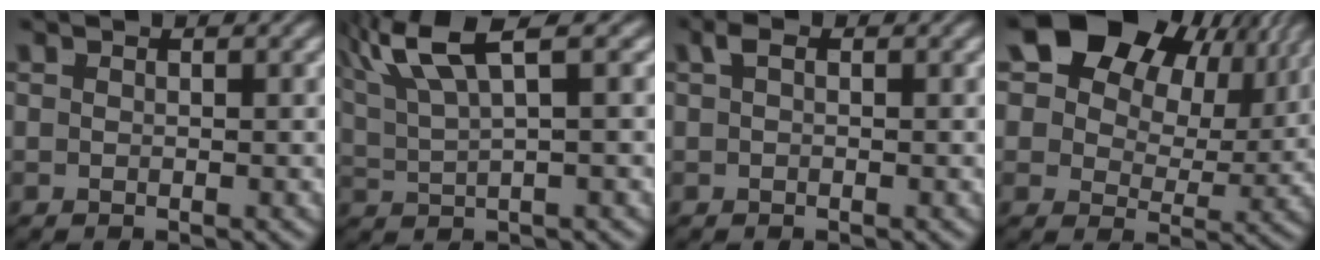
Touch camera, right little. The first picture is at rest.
{"total": 5.7, "force": [3.1, 1.9, 4.4], "torque": [-0.086, 0.002, 0.058]}
{"total": 0.7, "force": [0.3, -0.3, 0.5], "torque": [-0.010, 0.002, 0.010]}
{"total": 16.1, "force": [5.9, 11.7, 9.4], "torque": [-0.163, 0.016, 0.072]}